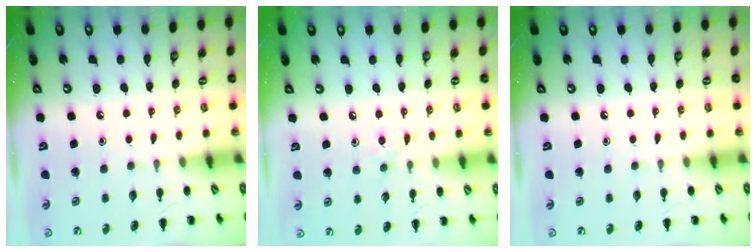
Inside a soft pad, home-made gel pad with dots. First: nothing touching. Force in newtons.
{"total": 4.5, "press": 4.1, "slide": 1.8}
{"total": 0.0}